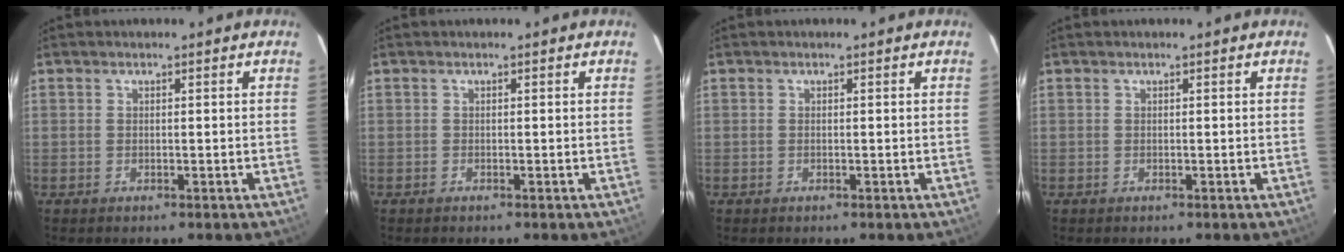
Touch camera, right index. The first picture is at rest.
{"total": 0.0}
{"total": 0.0}
{"total": 0.0}